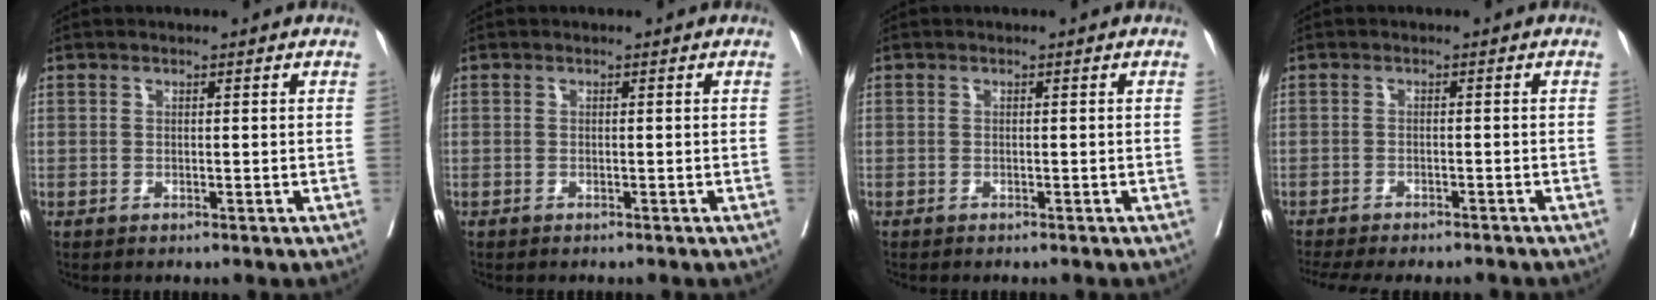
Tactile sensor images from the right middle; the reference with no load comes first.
{"total": 0.9, "force": [-0.8, 0.2, 0.3], "torque": [-0.007, -0.002, -0.014]}
{"total": 1.3, "force": [-1.2, 0.3, 0.5], "torque": [-0.010, -0.002, -0.016]}
{"total": 11.7, "force": [-10.4, 2.5, 4.6], "torque": [-0.078, -0.009, -0.138]}